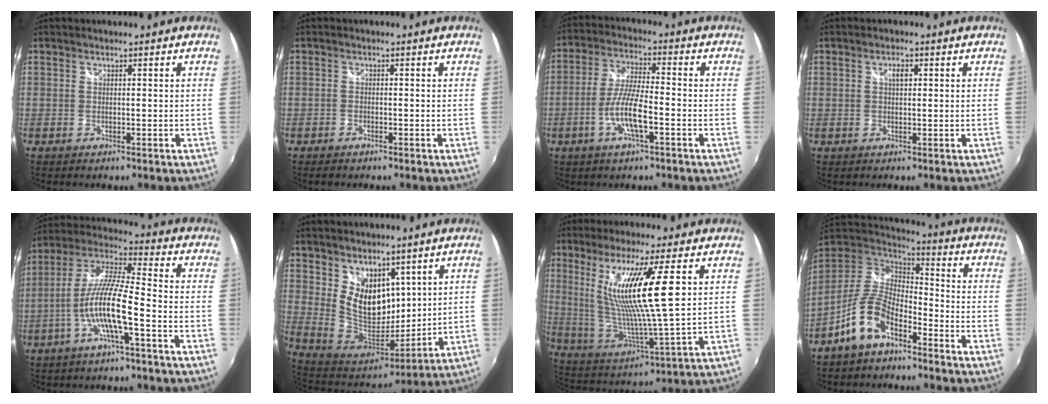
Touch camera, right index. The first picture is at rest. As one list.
[{"total": 1.5, "force": [-1.2, 0.7, 0.5], "torque": [-0.013, -0.005, -0.023]}, {"total": 8.5, "force": [-3.3, 1.5, 7.7], "torque": [-0.159, -0.002, -0.063]}, {"total": 2.0, "force": [0.6, 1.0, 1.6], "torque": [-0.027, 0.006, 0.008]}, {"total": 11.6, "force": [-4.3, 1.0, 10.7], "torque": [-0.214, 0.003, -0.084]}, {"total": 13.3, "force": [6.0, 8.7, 8.0], "torque": [-0.140, -0.009, 0.133]}, {"total": 16.2, "force": [6.3, 0.2, 14.9], "torque": [-0.261, -0.017, 0.129]}, {"total": 11.9, "force": [-7.1, 5.6, 7.8], "torque": [-0.172, 0.011, -0.139]}]